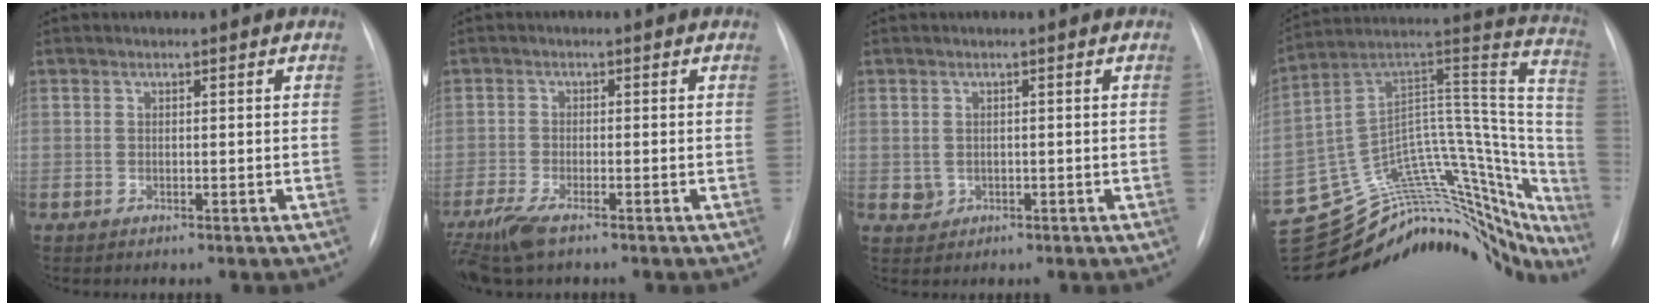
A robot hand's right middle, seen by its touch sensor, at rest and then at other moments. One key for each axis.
{"total": 6.9, "fx": -4.9, "fy": 1.7, "fz": 4.6, "tx": -0.098, "ty": -0.020, "tz": -0.087}
{"total": 1.7, "fx": -0.1, "fy": 1.6, "fz": 0.5, "tx": -0.008, "ty": 0.002, "tz": 0.003}
{"total": 15.6, "fx": -15.0, "fy": 3.8, "fz": 2.0, "tx": -0.011, "ty": 0.084, "tz": -0.230}